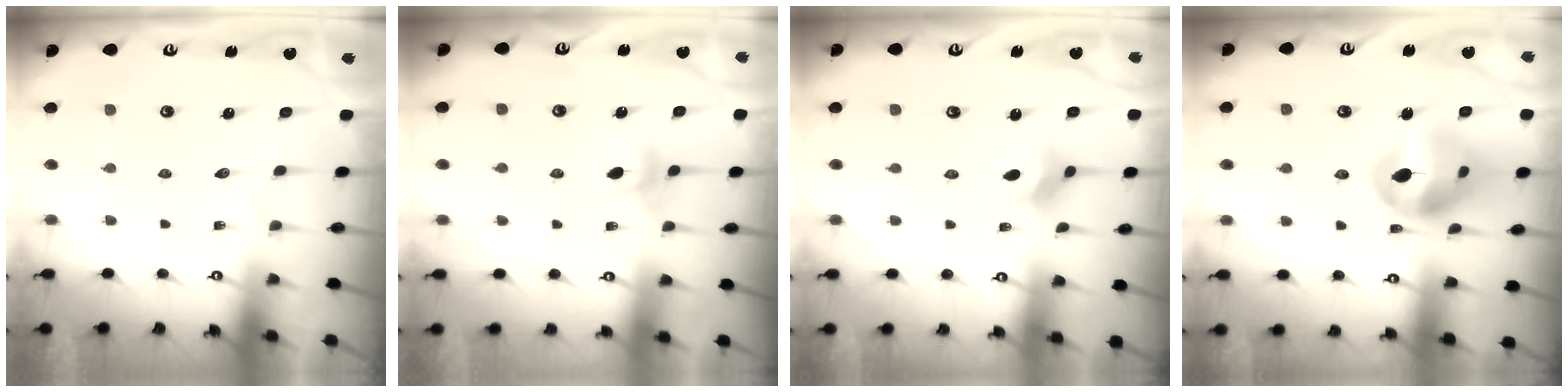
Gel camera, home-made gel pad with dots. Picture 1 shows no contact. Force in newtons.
{"total": 4.2, "press": 4.2, "slide": 0.5}
{"total": 2.9, "press": 2.8, "slide": 0.8}
{"total": 14.8, "press": 14.7, "slide": 1.6}